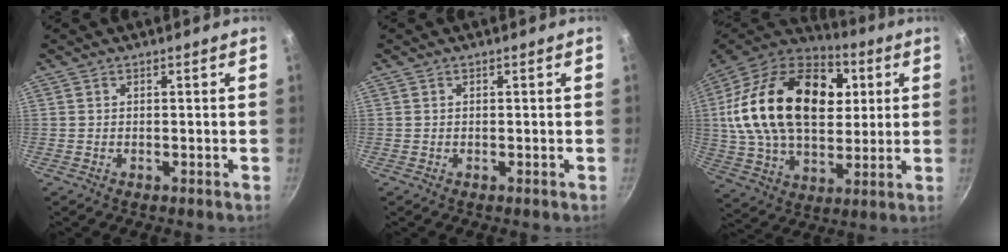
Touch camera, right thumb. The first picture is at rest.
{"total": 0.0}
{"total": 31.1, "force": [6.1, 19.9, 23.1], "torque": [-0.393, 0.015, 0.097]}